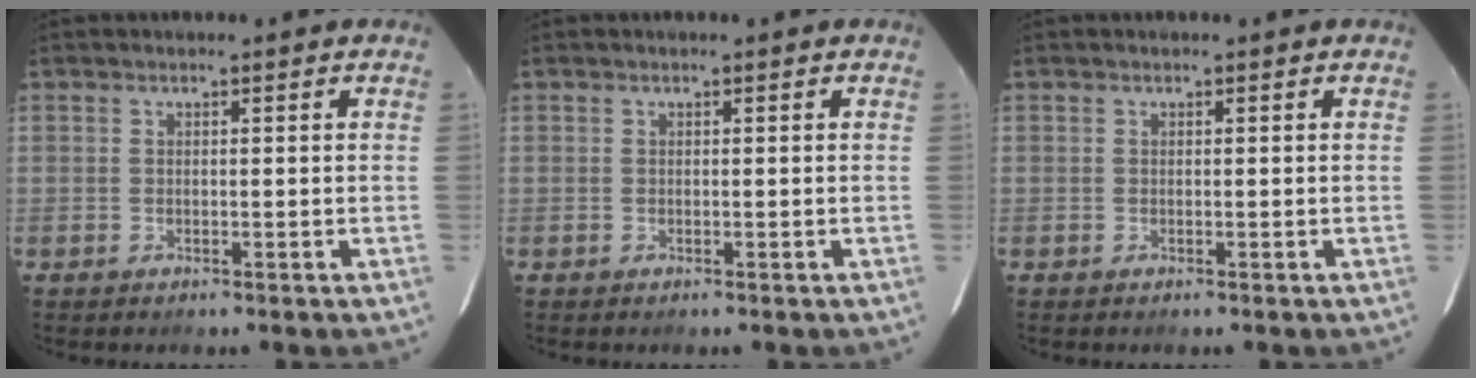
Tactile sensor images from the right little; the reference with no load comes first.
{"total": 0.0}
{"total": 0.0}